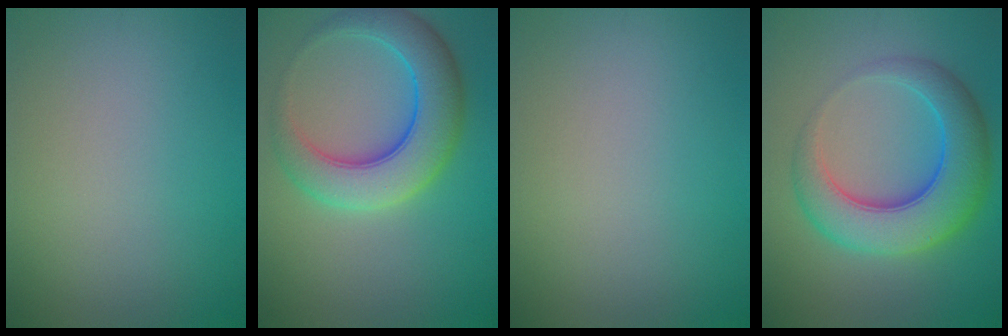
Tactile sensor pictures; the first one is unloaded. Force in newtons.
{"total": 7.4, "press": 7.4, "slide": 0.3}
{"total": 0.0}
{"total": 8.1, "press": 8.1, "slide": 0.2}